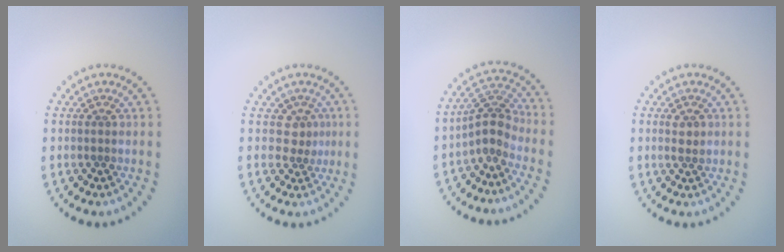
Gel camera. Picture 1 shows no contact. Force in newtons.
{"total": 1.7, "press": 1.2, "slide": 1.2}
{"total": 2.8, "press": 2.3, "slide": 1.6}
{"total": 1.2, "press": 1.2, "slide": 0.1}